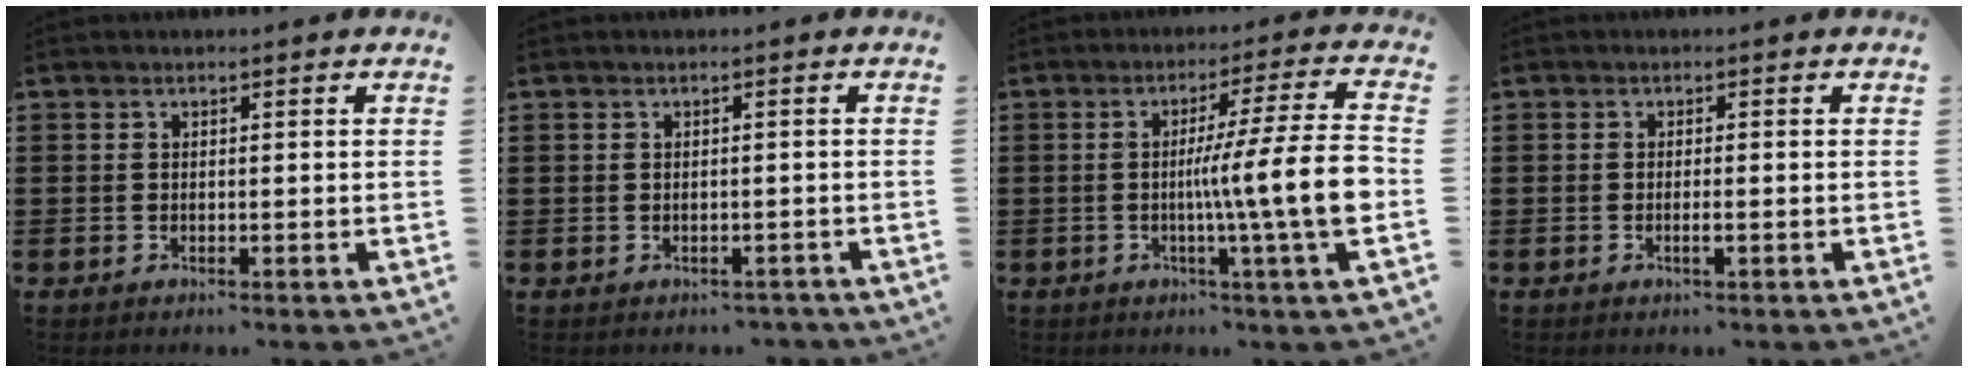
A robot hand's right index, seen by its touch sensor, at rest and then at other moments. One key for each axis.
{"total": 1.0, "fx": -0.7, "fy": 0.7, "fz": 0.0, "tx": -0.005, "ty": 0.001, "tz": -0.016}
{"total": 12.2, "fx": -1.8, "fy": -0.2, "fz": 12.1, "tx": -0.186, "ty": -0.017, "tz": -0.042}
{"total": 2.2, "fx": -0.8, "fy": 0.1, "fz": 2.0, "tx": -0.034, "ty": -0.002, "tz": -0.016}